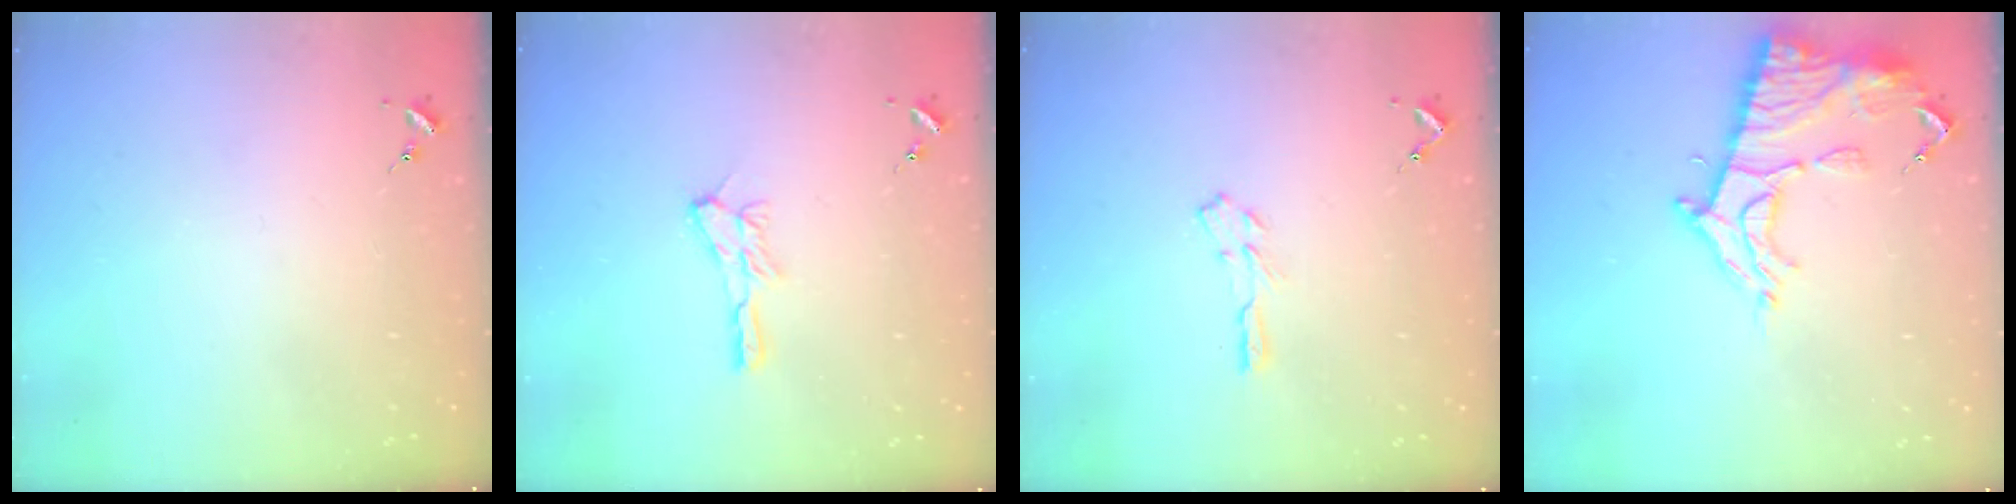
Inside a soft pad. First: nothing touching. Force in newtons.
{"total": 8.1, "press": 8.0, "slide": 0.6}
{"total": 4.3, "press": 4.3, "slide": 0.3}
{"total": 14.6, "press": 14.5, "slide": 1.4}